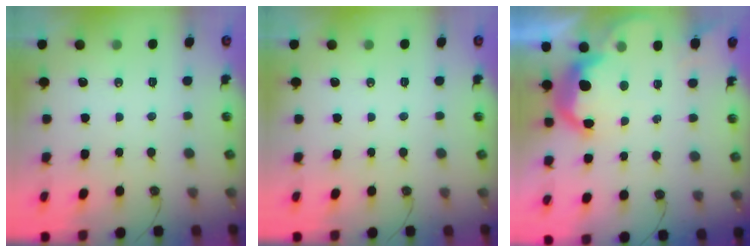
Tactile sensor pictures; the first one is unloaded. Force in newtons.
{"total": 0.0}
{"total": 11.8, "press": 11.7, "slide": 0.8}